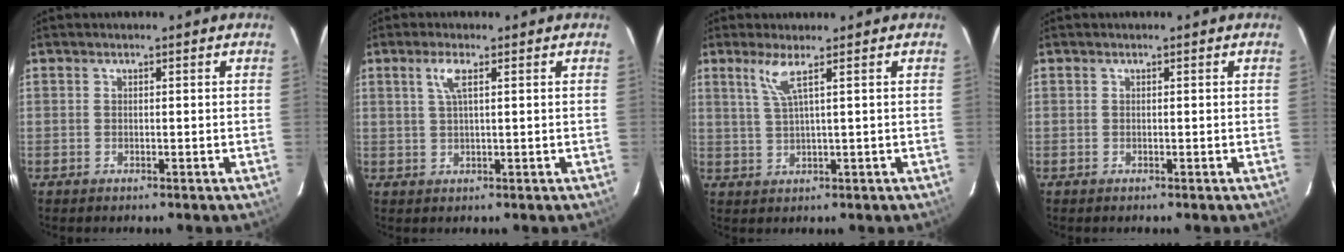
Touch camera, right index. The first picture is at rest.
{"total": 3.0, "force": [1.3, 0.3, 2.7], "torque": [-0.056, 0.003, 0.026]}
{"total": 3.6, "force": [1.9, -0.7, 2.9], "torque": [-0.059, -0.005, 0.045]}
{"total": 0.0}